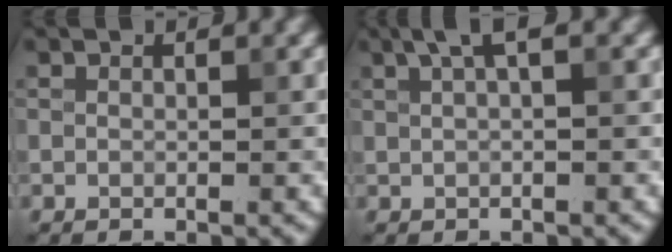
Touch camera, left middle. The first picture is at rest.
{"total": 2.1, "force": [1.1, 0.4, 1.8], "torque": [-0.030, 0.006, 0.019]}